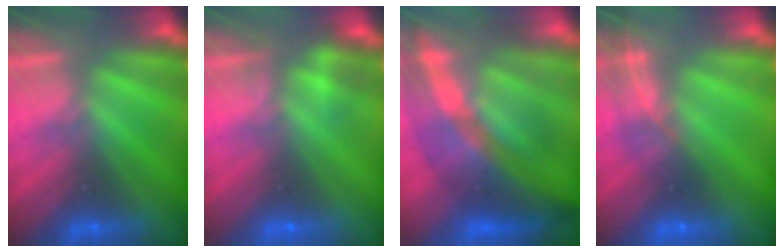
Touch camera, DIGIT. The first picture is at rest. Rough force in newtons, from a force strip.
{"total": 2.3}
{"total": 9.8}
{"total": 1.6}